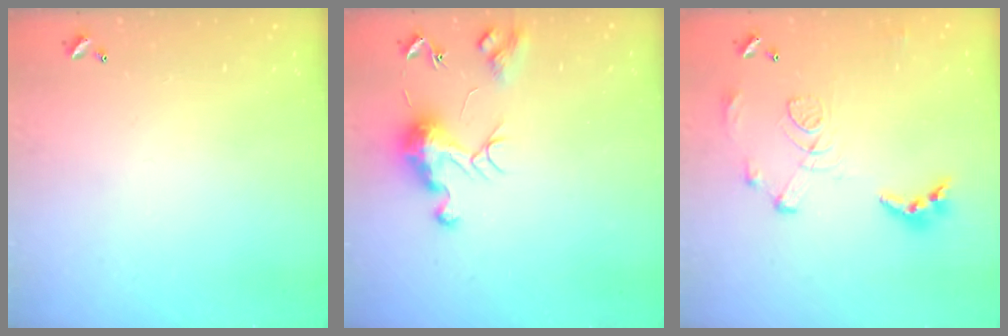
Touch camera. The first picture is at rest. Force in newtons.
{"total": 9.6, "press": 9.5, "slide": 0.9}
{"total": 11.4, "press": 11.3, "slide": 1.0}